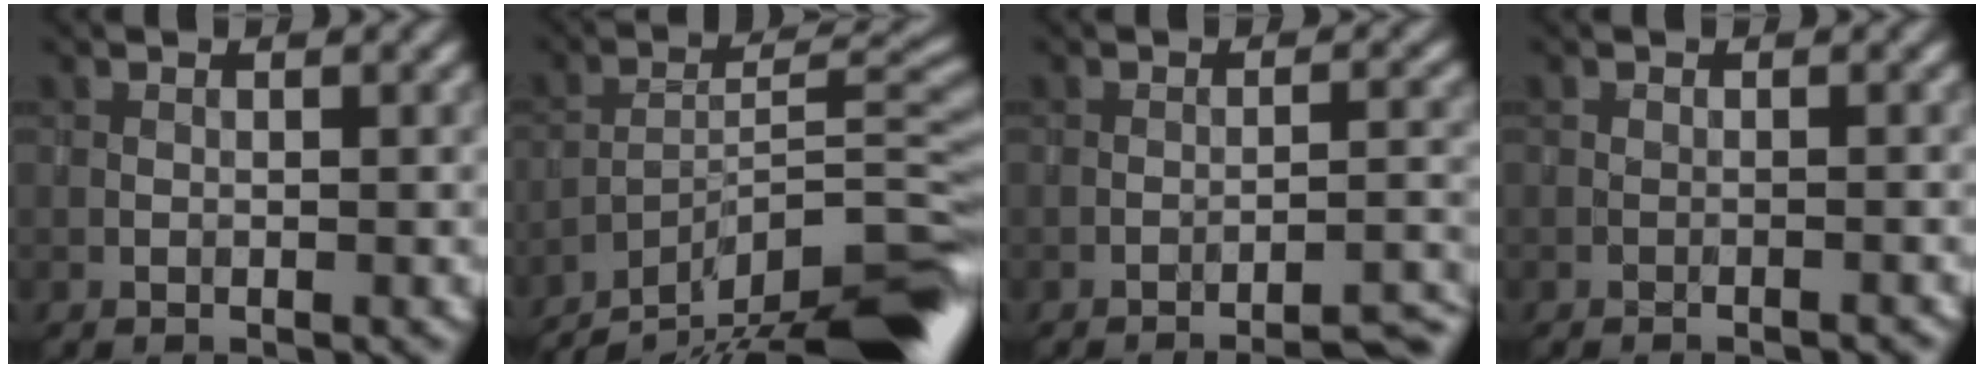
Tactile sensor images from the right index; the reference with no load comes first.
{"total": 12.0, "force": [-9.6, 2.3, 6.9], "torque": [-0.110, 0.016, -0.152]}
{"total": 4.4, "force": [-3.8, 0.4, 2.3], "torque": [-0.024, 0.014, -0.050]}
{"total": 1.4, "force": [-1.3, -0.1, 0.2], "torque": [0.000, 0.012, -0.015]}